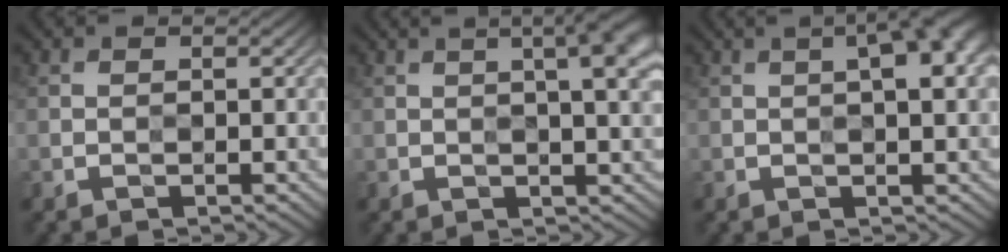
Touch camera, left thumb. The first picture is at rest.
{"total": 7.4, "force": [2.9, 2.1, 6.5], "torque": [-0.057, 0.029, 0.020]}
{"total": 6.4, "force": [2.5, 1.9, 5.6], "torque": [-0.055, 0.025, 0.013]}